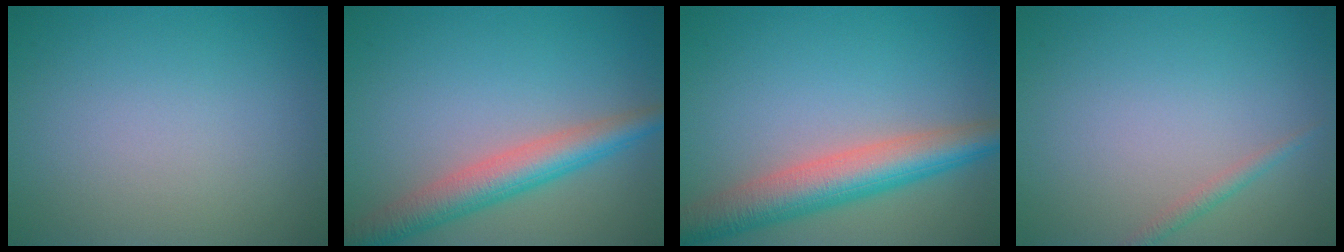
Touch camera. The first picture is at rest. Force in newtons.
{"total": 4.9, "press": 4.9, "slide": 0.2}
{"total": 6.6, "press": 6.6, "slide": 0.3}
{"total": 1.0, "press": 1.0, "slide": 0.0}